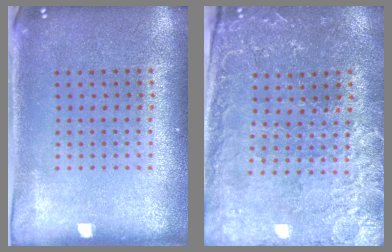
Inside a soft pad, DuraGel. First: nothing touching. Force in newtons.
{"total": 1.2, "press": 1.2, "slide": 0.4}